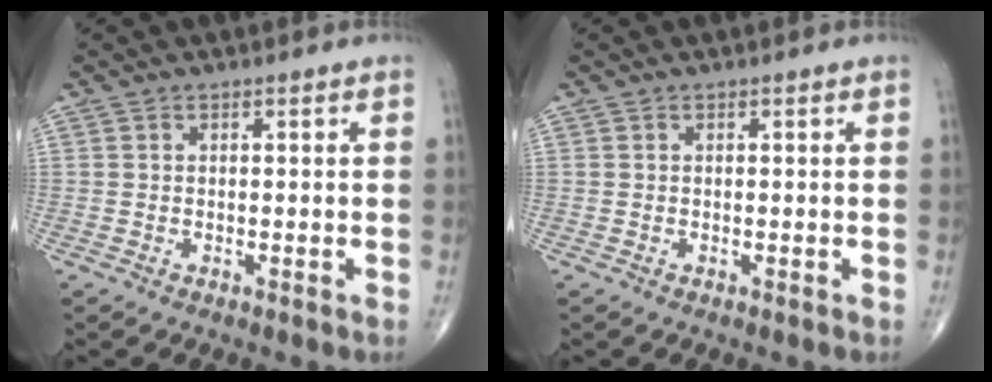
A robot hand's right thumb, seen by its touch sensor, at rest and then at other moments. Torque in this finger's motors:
{"motor_torque": [0.00, 0.00, 0.00, 0.00, 0.00]}